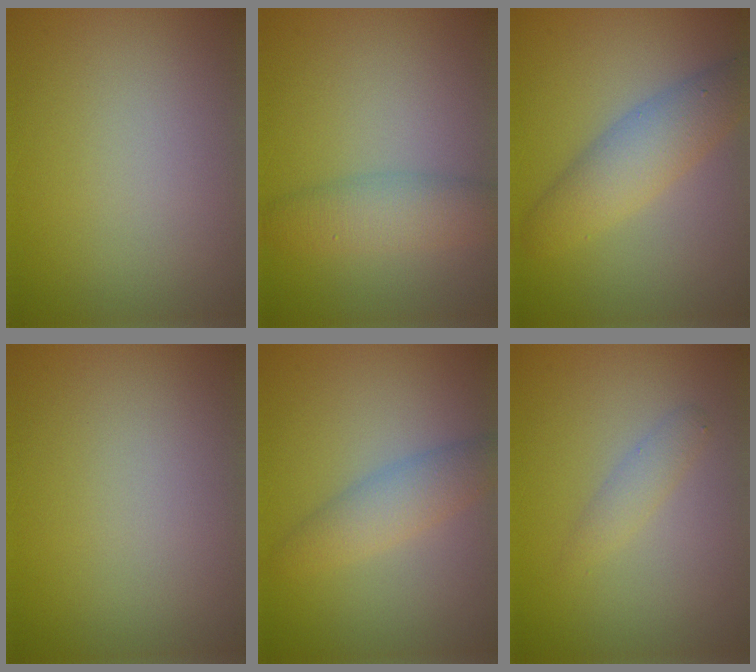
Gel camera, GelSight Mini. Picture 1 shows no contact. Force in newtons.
{"total": 3.4, "press": 3.4, "slide": 0.1}
{"total": 4.5, "press": 4.5, "slide": 0.1}
{"total": 0.0}
{"total": 2.9, "press": 2.9, "slide": 0.0}
{"total": 1.4, "press": 1.4, "slide": 0.0}